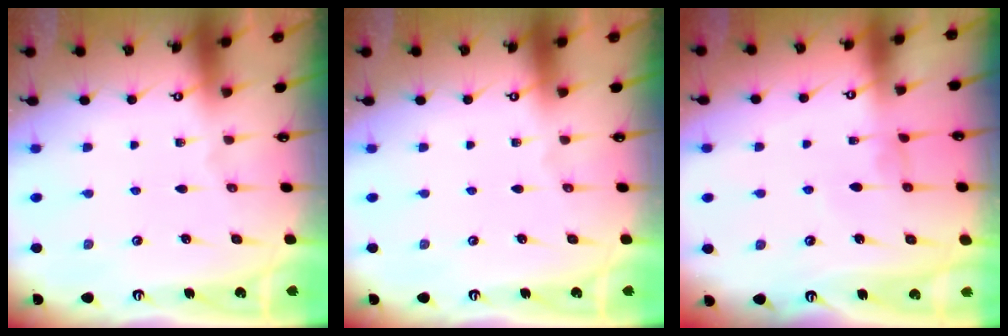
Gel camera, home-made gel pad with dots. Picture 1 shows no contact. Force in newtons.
{"total": 0.0}
{"total": 0.0}